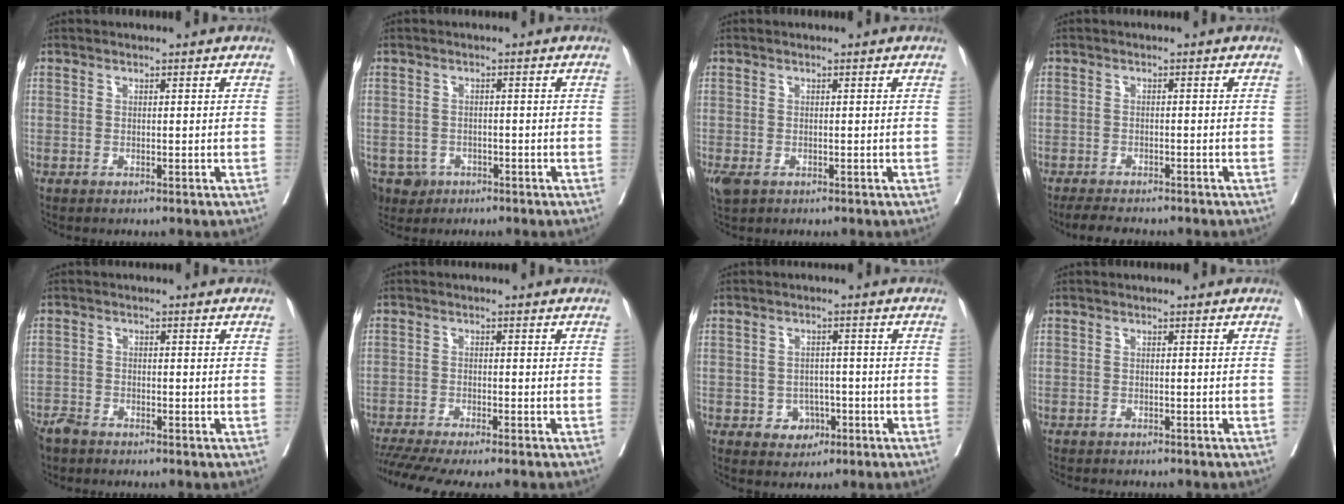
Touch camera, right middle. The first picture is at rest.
{"total": 4.4, "force": [-2.6, 3.4, 0.9], "torque": [-0.014, 0.002, -0.040]}
{"total": 3.3, "force": [-1.6, 2.0, 2.0], "torque": [-0.048, -0.011, -0.024]}
{"total": 4.9, "force": [-4.4, 1.1, 2.1], "torque": [-0.034, -0.011, -0.066]}
{"total": 3.4, "force": [-3.1, 1.1, 0.9], "torque": [-0.018, -0.005, -0.059]}
{"total": 11.2, "force": [-9.7, 0.4, 5.5], "torque": [-0.075, -0.014, -0.147]}
{"total": 3.3, "force": [-1.2, 2.8, 1.3], "torque": [-0.012, 0.007, -0.010]}
{"total": 5.2, "force": [-4.8, 0.9, 1.8], "torque": [-0.023, -0.007, -0.065]}